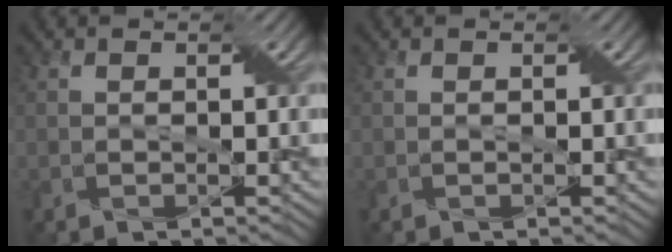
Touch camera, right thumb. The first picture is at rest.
{"total": 0.0}